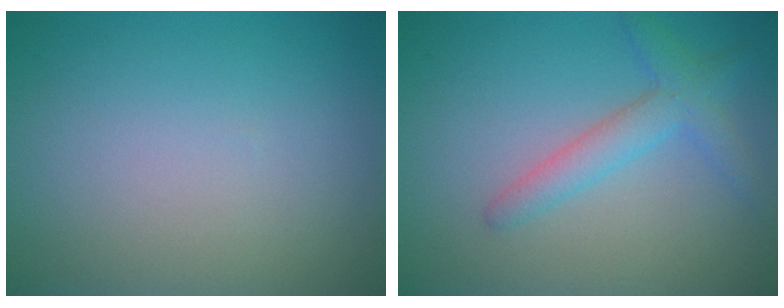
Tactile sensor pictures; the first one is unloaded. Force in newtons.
{"total": 2.8, "press": 2.8, "slide": 0.1}